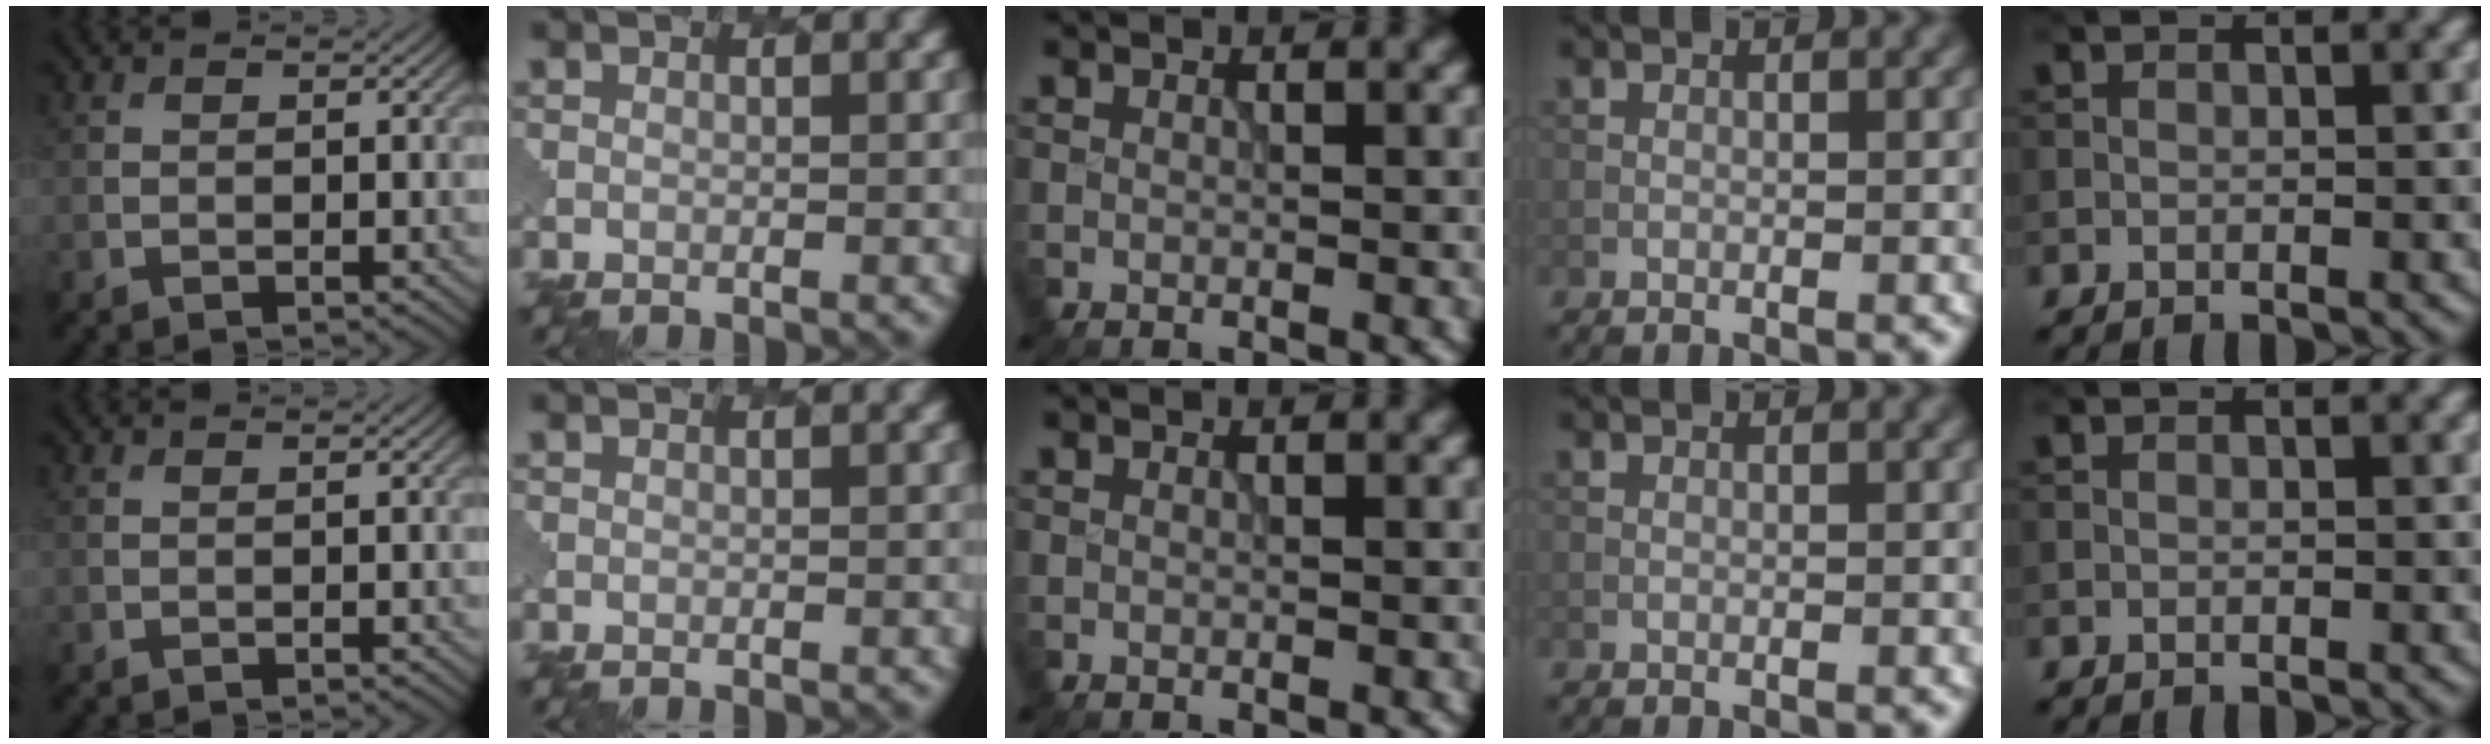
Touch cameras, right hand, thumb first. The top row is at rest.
{}